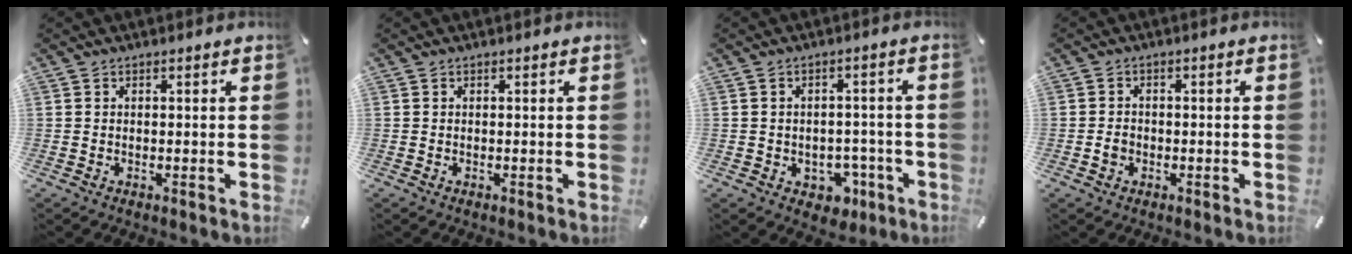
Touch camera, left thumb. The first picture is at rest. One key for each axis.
{"total": 0.0}
{"total": 5.5, "fx": -1.3, "fy": 5.0, "fz": 2.0, "tx": -0.016, "ty": 0.008, "tz": -0.021}
{"total": 2.1, "fx": -0.7, "fy": 1.7, "fz": 0.9, "tx": -0.017, "ty": 0.007, "tz": -0.014}